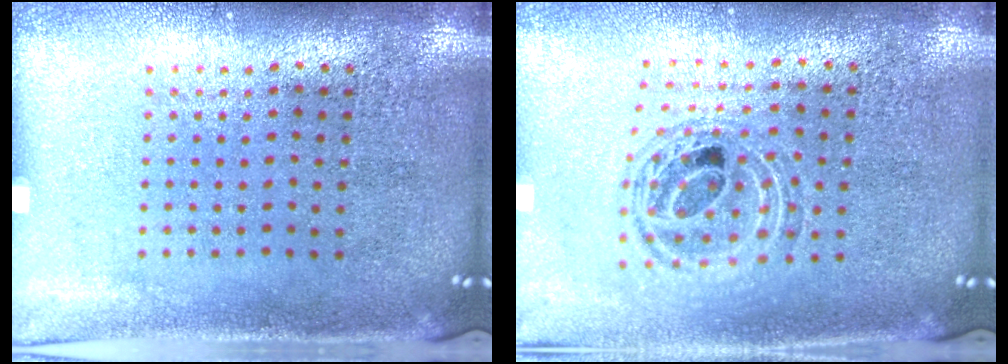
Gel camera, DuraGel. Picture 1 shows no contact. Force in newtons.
{"total": 0.9, "press": 0.9, "slide": 0.2}